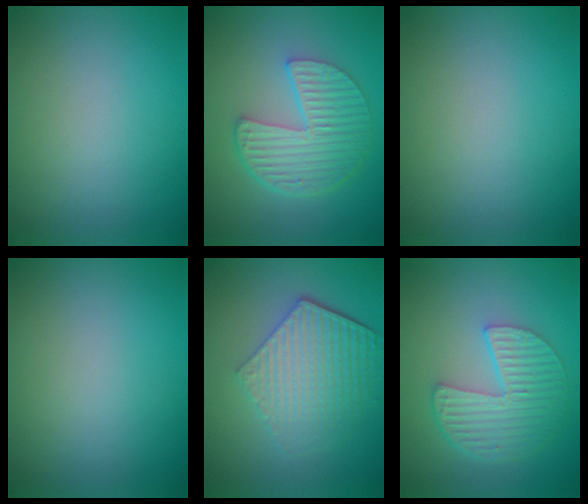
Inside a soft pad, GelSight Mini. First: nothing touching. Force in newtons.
{"total": 5.9, "press": 4.3, "slide": 4.0}
{"total": 0.0}
{"total": 0.0}
{"total": 5.9, "press": 4.4, "slide": 4.0}
{"total": 5.4, "press": 4.0, "slide": 3.7}